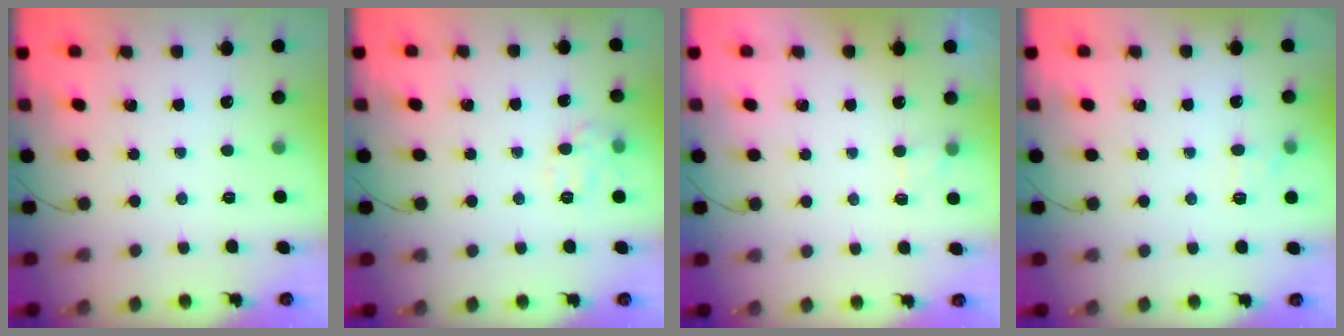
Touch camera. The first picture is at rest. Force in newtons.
{"total": 8.3, "press": 8.2, "slide": 0.6}
{"total": 2.4, "press": 1.9, "slide": 1.4}
{"total": 7.5, "press": 7.4, "slide": 1.6}